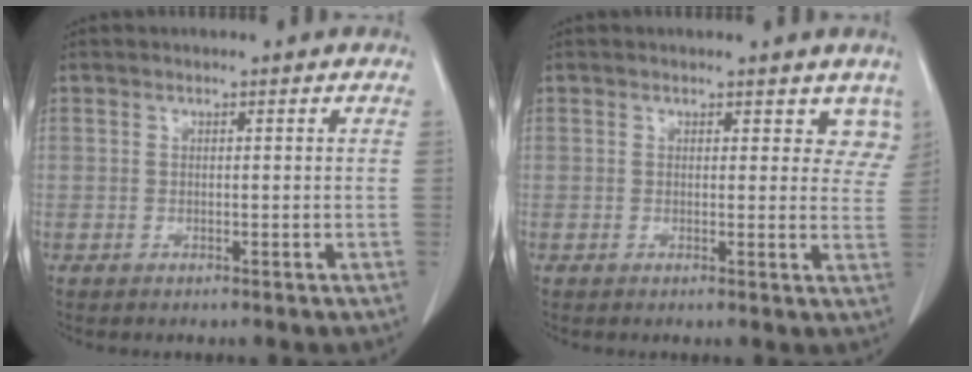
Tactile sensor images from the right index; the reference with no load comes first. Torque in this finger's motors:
{"motor_torque": [0.09, 0.02, -0.02, -0.01]}